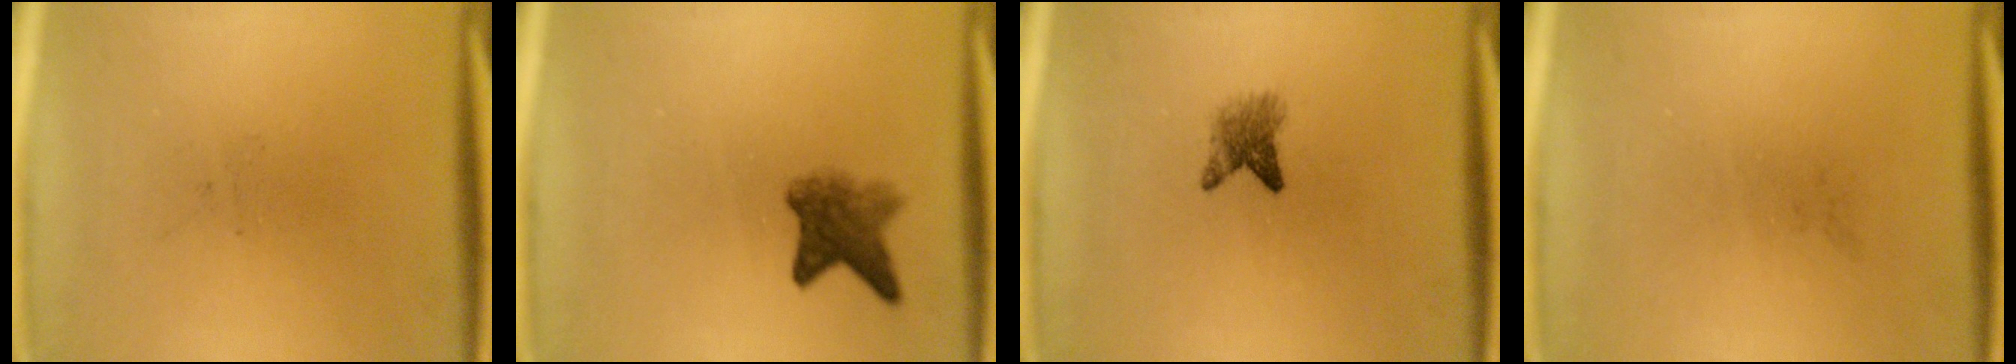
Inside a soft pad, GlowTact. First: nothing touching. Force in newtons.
{"total": 4.3}
{"total": 2.7}
{"total": 0.0}